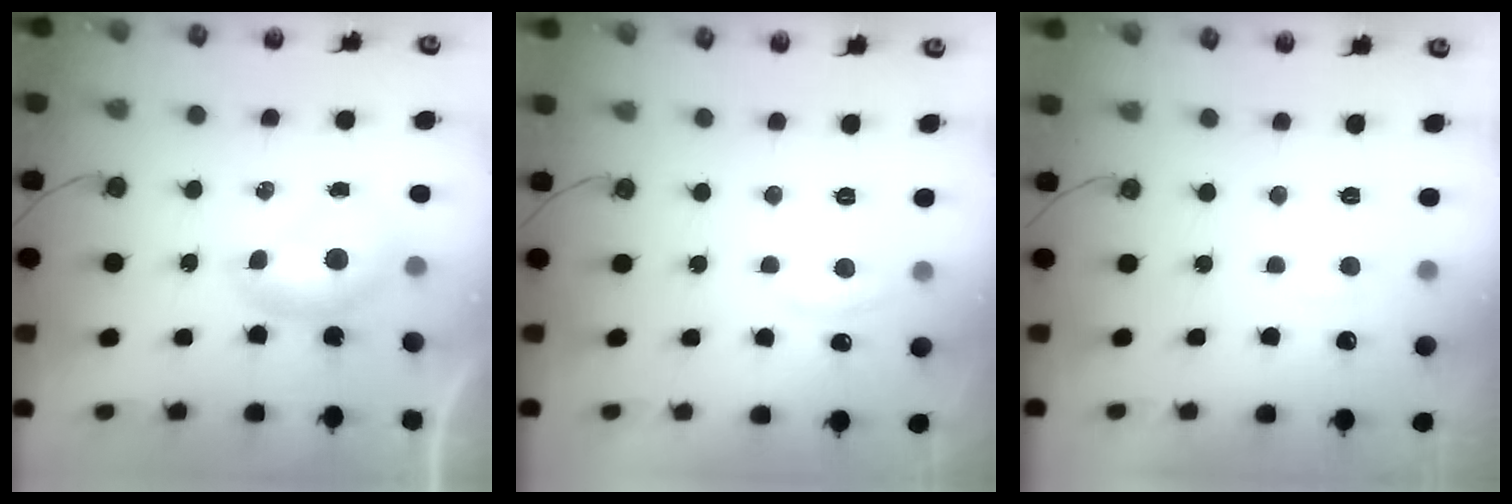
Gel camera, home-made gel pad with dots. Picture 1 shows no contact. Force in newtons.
{"total": 1.7, "press": 1.6, "slide": 0.7}
{"total": 2.5, "press": 2.4, "slide": 0.5}